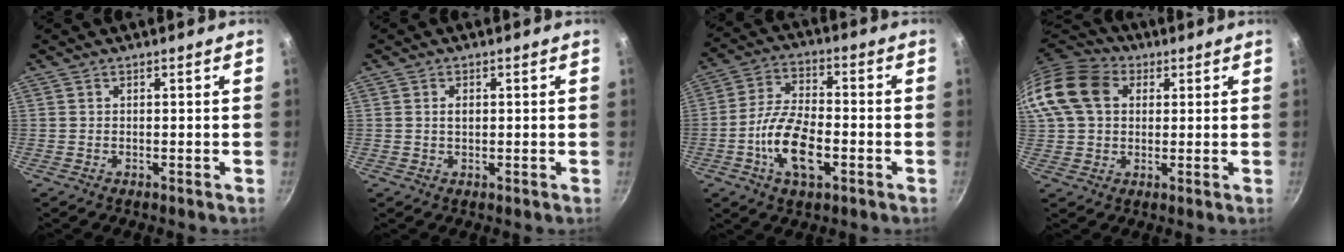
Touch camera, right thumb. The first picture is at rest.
{"total": 1.6, "force": [0.3, 1.1, 1.2], "torque": [-0.015, 0.002, 0.005]}
{"total": 12.2, "force": [-3.8, 5.8, 10.1], "torque": [-0.185, 0.025, -0.078]}
{"total": 14.5, "force": [3.5, 11.1, 8.6], "torque": [-0.159, 0.023, 0.049]}